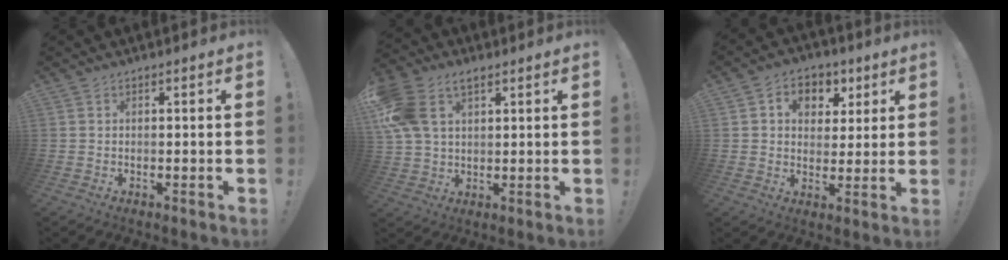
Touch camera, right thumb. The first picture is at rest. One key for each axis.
{"total": 11.3, "fx": 5.2, "fy": 7.2, "fz": 7.1, "tx": -0.130, "ty": -0.011, "tz": 0.103}
{"total": 8.2, "fx": 3.0, "fy": 6.9, "fz": 3.1, "tx": -0.034, "ty": -0.012, "tz": 0.058}